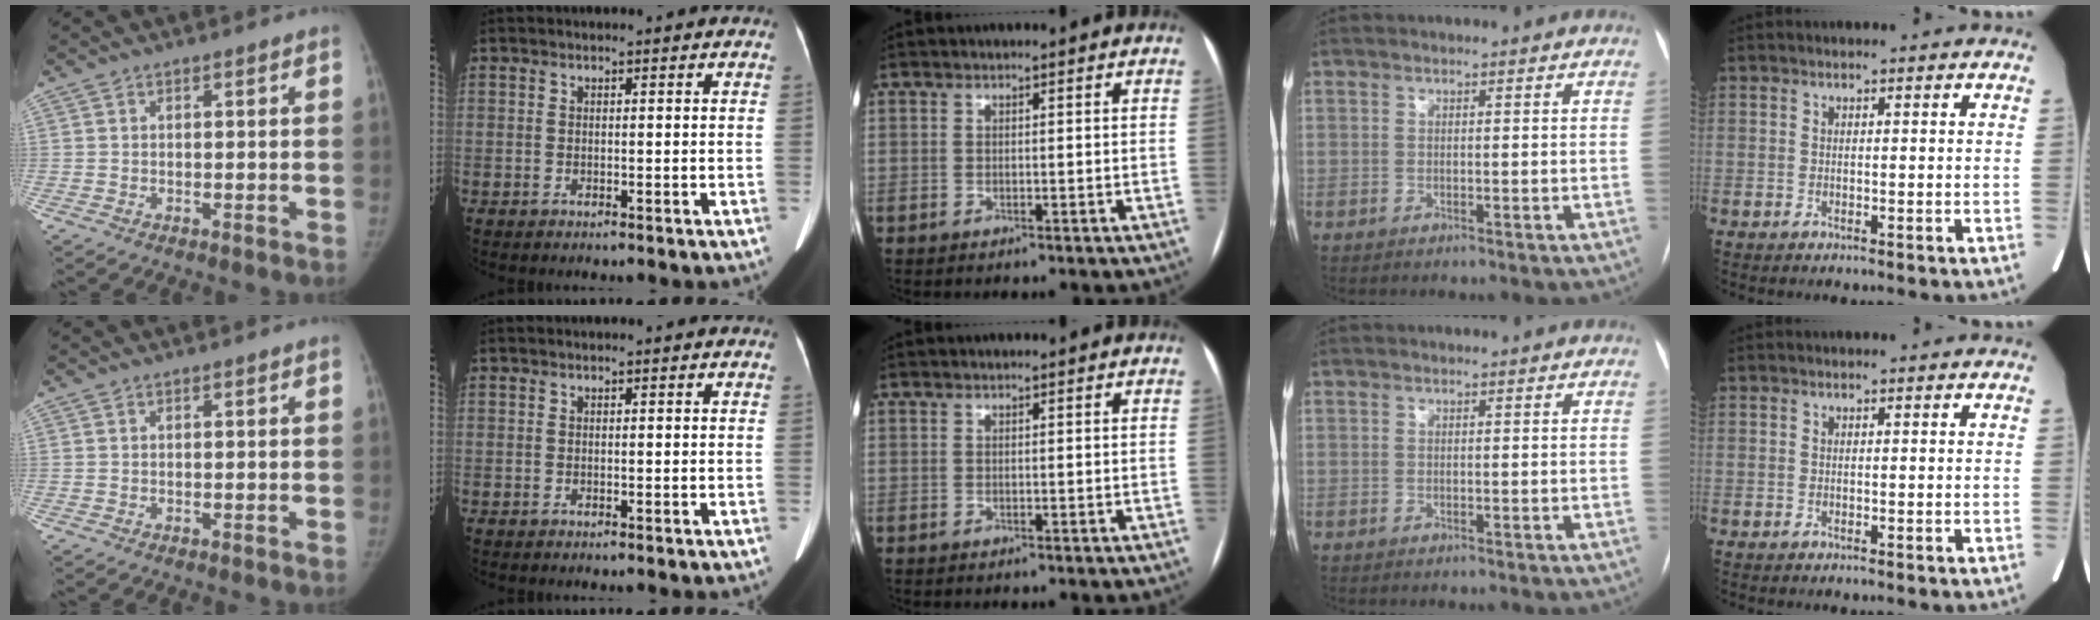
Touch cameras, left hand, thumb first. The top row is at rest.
{}